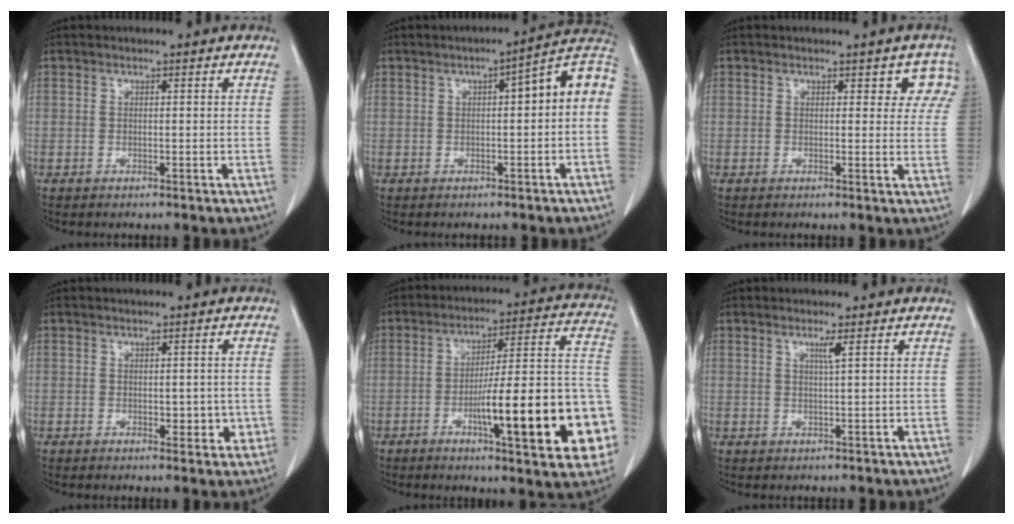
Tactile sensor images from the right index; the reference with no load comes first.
{"total": 8.7, "force": [0.7, 1.5, 8.6], "torque": [-0.111, 0.034, 0.003]}
{"total": 4.0, "force": [2.3, 2.5, 2.0], "torque": [0.007, 0.003, 0.013]}
{"total": 3.3, "force": [-0.6, 2.0, 2.5], "torque": [-0.022, 0.003, -0.001]}
{"total": 22.1, "force": [-7.0, 3.2, 20.8], "torque": [-0.211, 0.023, -0.091]}
{"total": 1.6, "force": [0.8, -0.4, 1.3], "torque": [-0.028, -0.004, 0.015]}